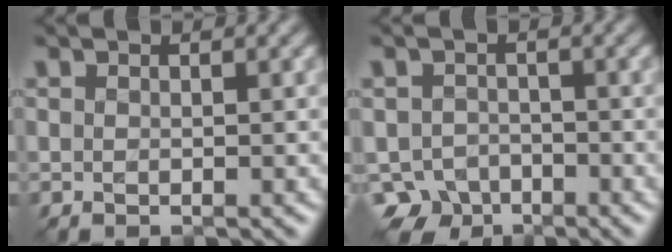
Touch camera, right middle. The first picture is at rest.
{"total": 4.5, "force": [-3.1, 3.0, 1.2], "torque": [-0.010, -0.005, -0.059]}